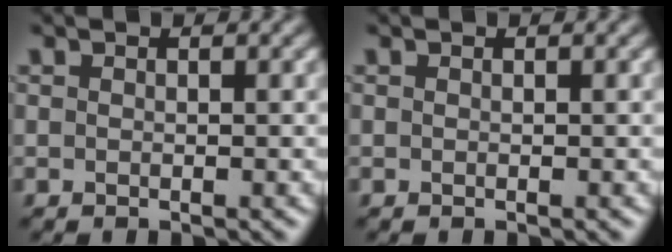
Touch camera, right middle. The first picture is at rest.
{"total": 0.0}